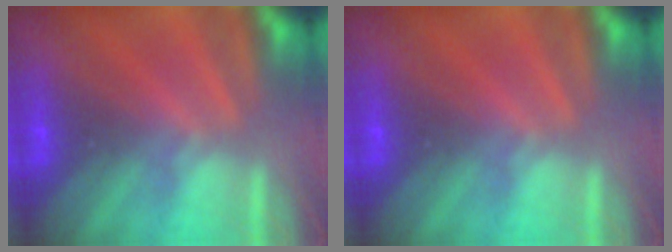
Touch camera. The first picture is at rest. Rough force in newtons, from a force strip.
{"total": 0.0}